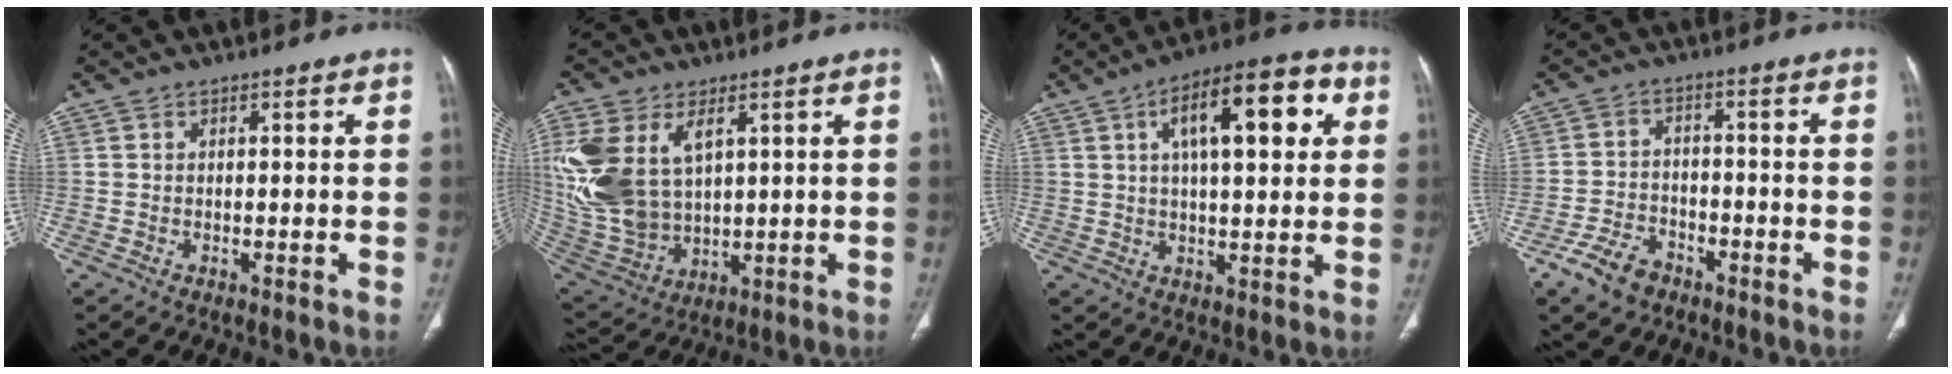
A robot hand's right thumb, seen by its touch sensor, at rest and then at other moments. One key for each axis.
{"total": 18.5, "fx": 5.4, "fy": 11.4, "fz": 13.5, "tx": -0.303, "ty": -0.016, "tz": 0.124}
{"total": 16.2, "fx": 5.1, "fy": 6.3, "fz": 14.0, "tx": -0.184, "ty": 0.014, "tz": 0.069}
{"total": 7.2, "fx": -4.7, "fy": 4.3, "fz": 3.3, "tx": -0.058, "ty": 0.026, "tz": -0.082}